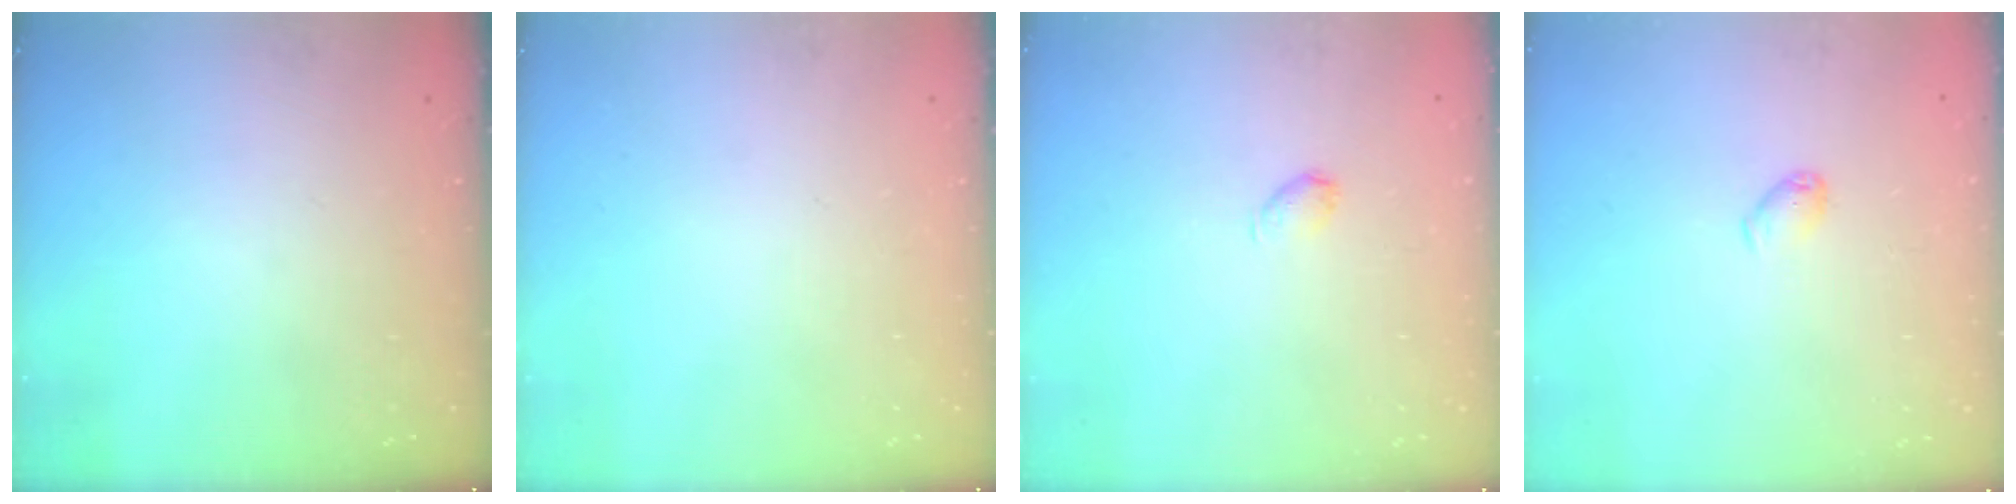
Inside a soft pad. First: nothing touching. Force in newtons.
{"total": 0.0}
{"total": 3.2, "press": 3.1, "slide": 0.6}
{"total": 3.2, "press": 3.2, "slide": 0.5}